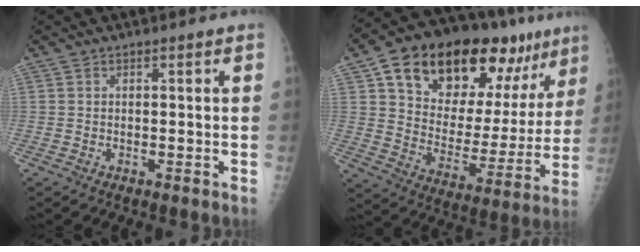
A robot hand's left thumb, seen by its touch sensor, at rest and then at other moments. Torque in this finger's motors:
{"motor_torque": [0.41, 0.70, 1.50, -1.27, 0.41]}